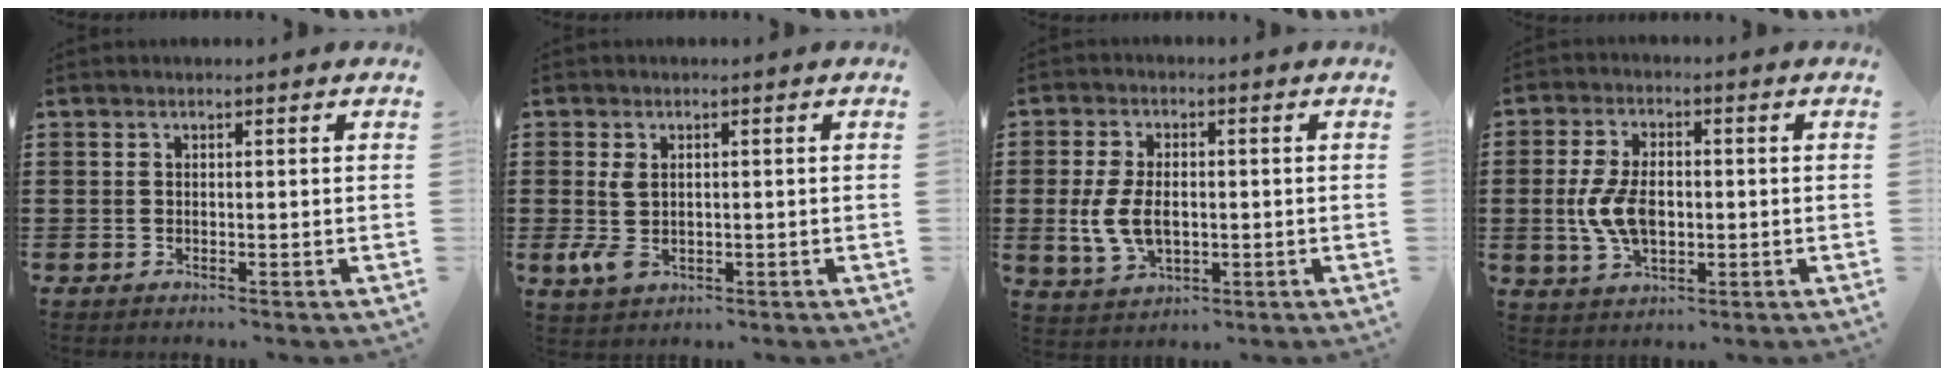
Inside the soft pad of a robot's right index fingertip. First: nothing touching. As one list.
[{"total": 4.1, "force": [-0.2, 2.4, 3.3], "torque": [-0.091, -0.007, -0.009]}, {"total": 6.8, "force": [-0.6, 4.2, 5.3], "torque": [-0.125, 0.000, -0.016]}, {"total": 7.6, "force": [-0.5, 4.2, 6.3], "torque": [-0.152, -0.004, -0.015]}]